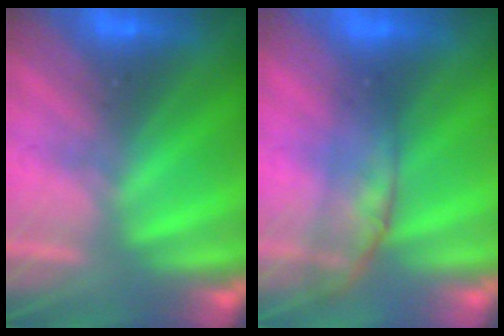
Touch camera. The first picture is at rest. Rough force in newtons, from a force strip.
{"total": 2.9}